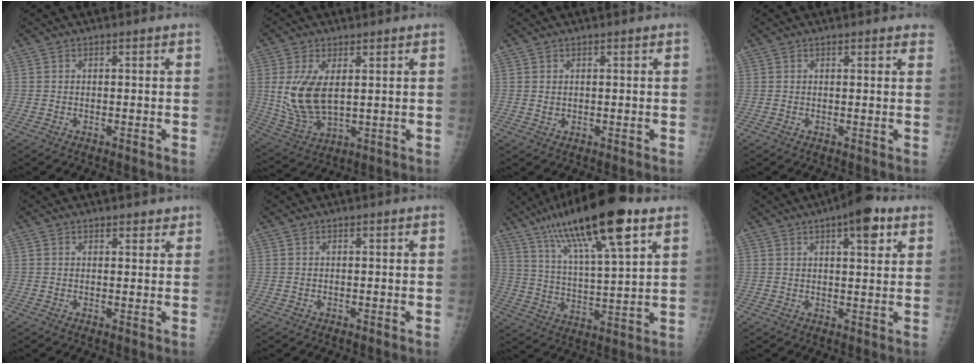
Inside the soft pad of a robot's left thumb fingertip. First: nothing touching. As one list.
[{"total": 11.2, "force": [2.1, 6.1, 9.1], "torque": [-0.181, -0.019, 0.056]}, {"total": 0.9, "force": [0.4, 0.7, 0.5], "torque": [-0.003, -0.003, 0.008]}, {"total": 2.6, "force": [2.1, 0.8, 1.3], "torque": [0.001, 0.001, 0.019]}, {"total": 2.4, "force": [2.0, 1.1, 0.8], "torque": [0.010, -0.008, 0.020]}, {"total": 0.0}, {"total": 21.1, "force": [12.5, 4.3, 16.4], "torque": [-0.279, -0.028, 0.220]}, {"total": 8.5, "force": [4.5, 2.9, 6.6], "torque": [-0.078, -0.011, 0.058]}]